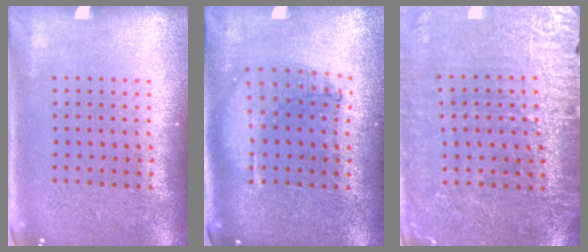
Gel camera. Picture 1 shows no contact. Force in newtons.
{"total": 1.0, "press": 0.9, "slide": 0.2}
{"total": 3.0, "press": 3.0, "slide": 0.6}